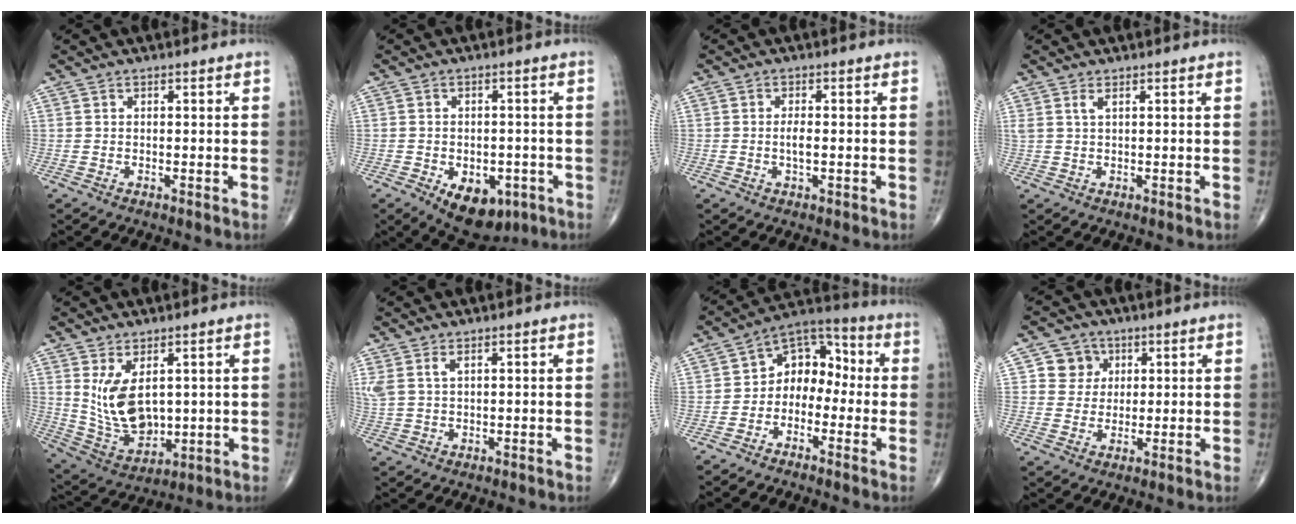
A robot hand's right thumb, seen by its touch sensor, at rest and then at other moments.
{"total": 10.6, "force": [-4.8, 6.5, 6.9], "torque": [-0.074, 0.013, -0.059]}
{"total": 2.3, "force": [-0.3, 0.9, 2.1], "torque": [-0.038, 0.001, -0.008]}
{"total": 1.5, "force": [0.8, 0.4, 1.2], "torque": [-0.032, 0.005, 0.022]}
{"total": 11.1, "force": [2.5, 6.4, 8.7], "torque": [-0.140, -0.025, 0.070]}
{"total": 3.5, "force": [1.7, 1.4, 2.7], "torque": [-0.075, 0.008, 0.045]}
{"total": 9.5, "force": [-1.5, 7.0, 6.2], "torque": [-0.056, 0.047, -0.047]}
{"total": 5.4, "force": [1.8, 5.0, 0.9], "torque": [0.015, -0.001, 0.027]}